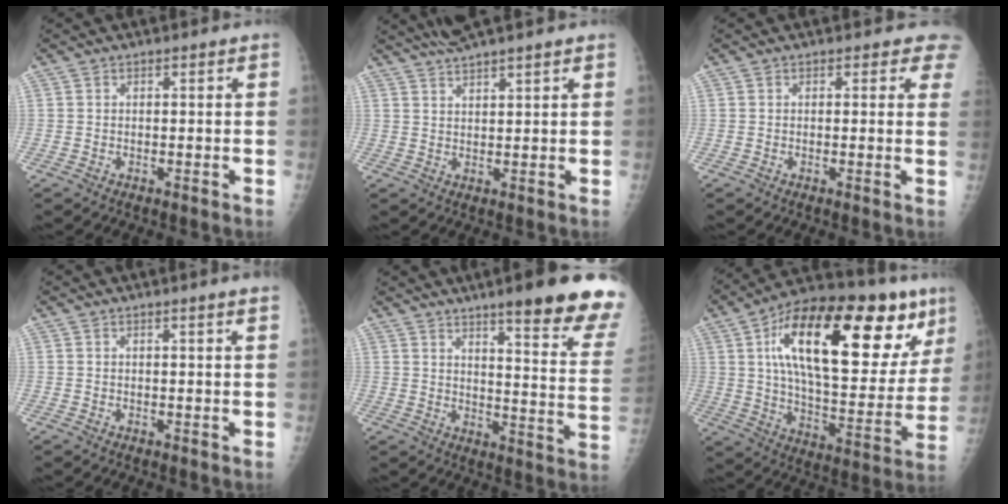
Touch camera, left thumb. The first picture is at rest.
{"total": 5.7, "force": [4.8, 0.2, 3.0], "torque": [-0.053, 0.009, 0.090]}
{"total": 3.1, "force": [2.4, 1.7, 0.9], "torque": [0.019, -0.010, 0.007]}
{"total": 2.4, "force": [1.8, -0.6, 1.5], "torque": [-0.020, -0.003, 0.023]}
{"total": 20.6, "force": [14.9, 2.4, 14.1], "torque": [-0.156, -0.079, 0.190]}
{"total": 32.9, "force": [13.6, 13.5, 26.7], "torque": [-0.377, 0.004, 0.213]}